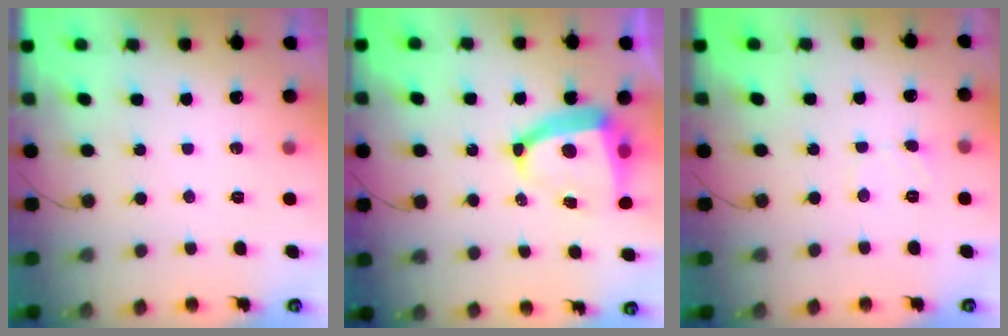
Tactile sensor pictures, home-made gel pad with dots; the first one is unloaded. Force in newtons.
{"total": 11.0, "press": 10.9, "slide": 1.4}
{"total": 2.9, "press": 2.9, "slide": 0.3}